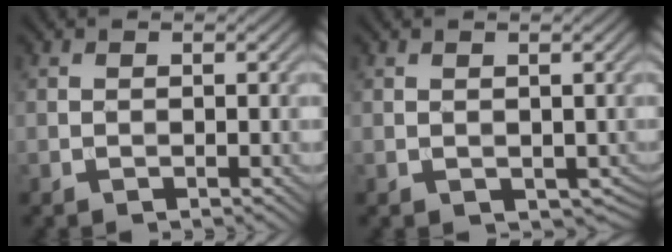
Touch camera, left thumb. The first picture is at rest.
{"total": 1.6, "force": [0.3, 1.2, 0.9], "torque": [-0.024, -0.007, 0.009]}